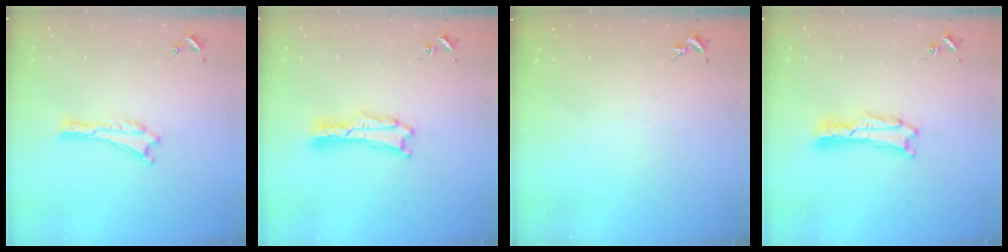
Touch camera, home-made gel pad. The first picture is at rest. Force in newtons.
{"total": 1.7, "press": 1.7, "slide": 0.3}
{"total": 0.0}
{"total": 1.7, "press": 1.7, "slide": 0.3}